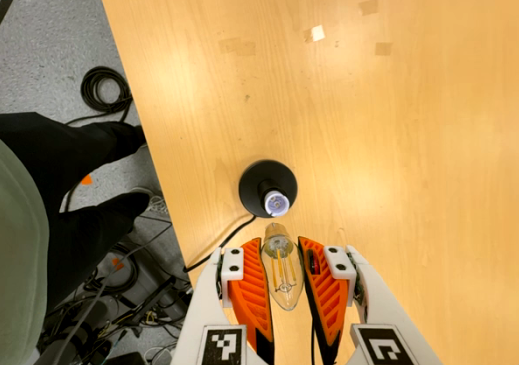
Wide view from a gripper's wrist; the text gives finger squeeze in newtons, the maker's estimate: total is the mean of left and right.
{"total": 20.6, "left": 23.2, "right": 17.9}